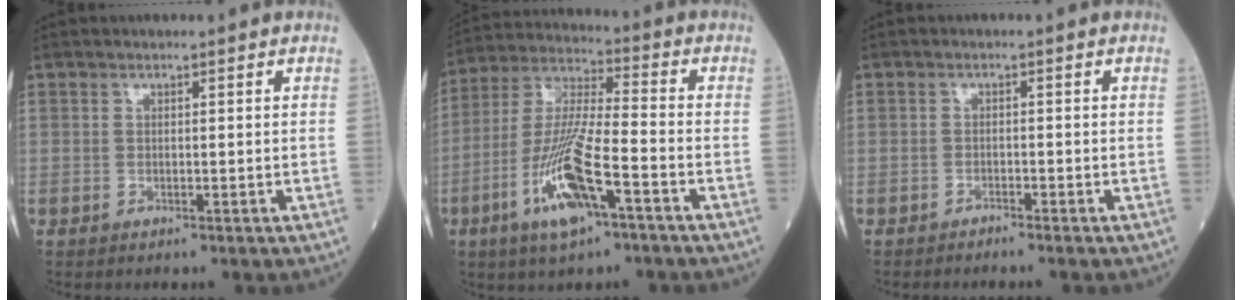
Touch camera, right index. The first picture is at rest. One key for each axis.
{"total": 13.7, "fx": -6.0, "fy": 2.2, "fz": 12.1, "tx": -0.252, "ty": -0.009, "tz": -0.113}
{"total": 1.2, "fx": -1.1, "fy": -0.2, "fz": 0.3, "tx": -0.007, "ty": 0.001, "tz": -0.019}